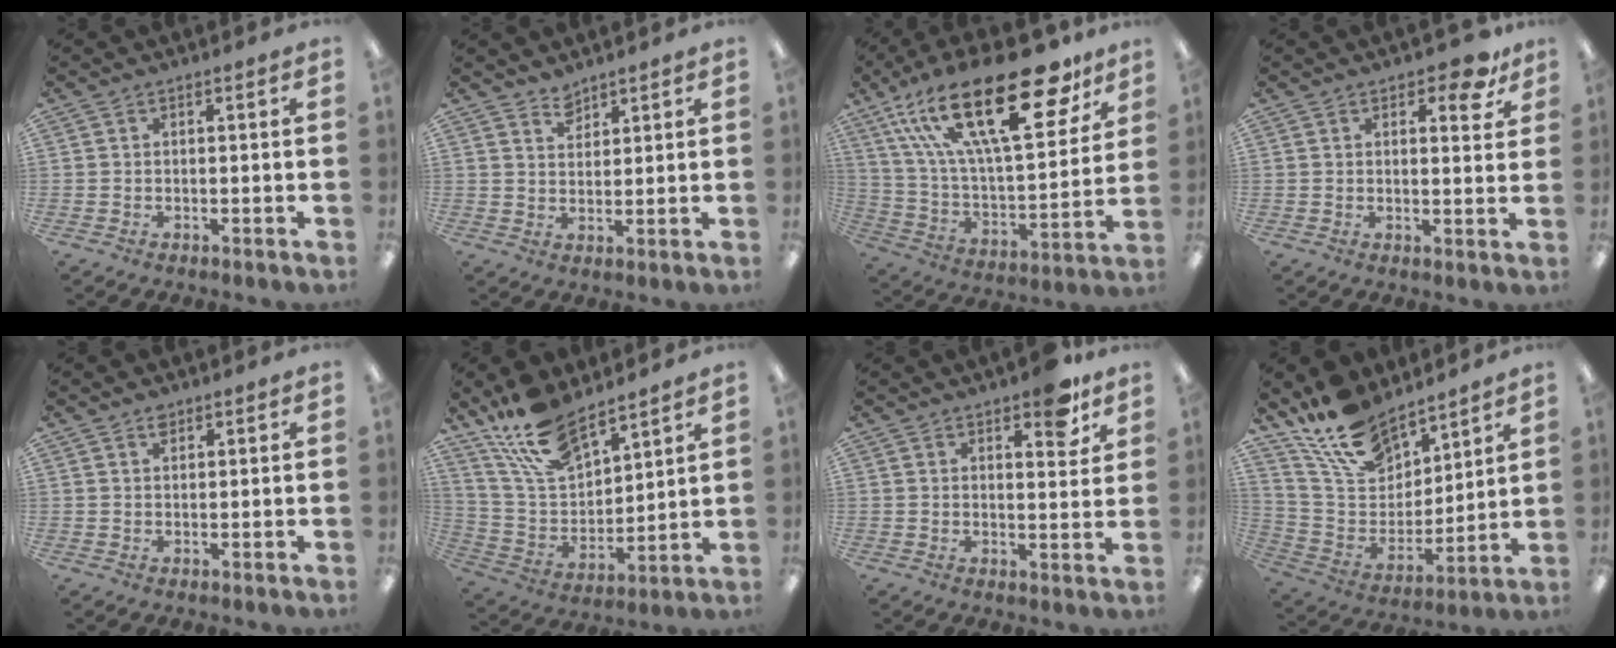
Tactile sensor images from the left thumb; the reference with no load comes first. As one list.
[{"total": 3.7, "force": [3.4, 1.4, 0.3], "torque": [-0.004, -0.020, 0.065]}, {"total": 32.6, "force": [17.4, 12.6, 24.5], "torque": [-0.433, -0.091, 0.290]}, {"total": 6.4, "force": [4.3, 2.8, 3.8], "torque": [-0.038, -0.020, 0.068]}, {"total": 2.0, "force": [1.6, 1.0, 0.7], "torque": [-0.008, -0.004, 0.028]}, {"total": 15.9, "force": [12.5, 6.6, 7.2], "torque": [-0.159, -0.064, 0.233]}, {"total": 7.3, "force": [5.3, 2.9, 4.1], "torque": [-0.038, -0.033, 0.086]}, {"total": 16.8, "force": [13.3, 8.3, 6.2], "torque": [-0.137, -0.079, 0.250]}]